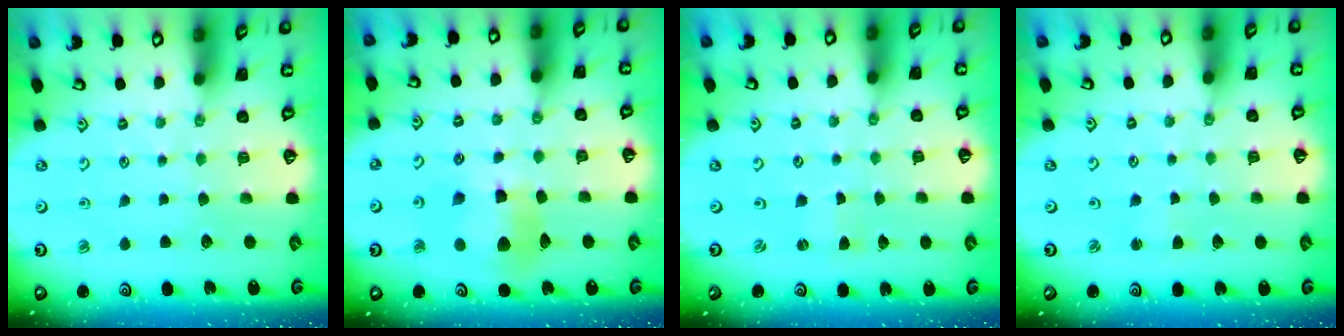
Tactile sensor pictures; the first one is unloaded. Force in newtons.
{"total": 10.5, "press": 10.4, "slide": 1.2}
{"total": 0.7, "press": 0.7, "slide": 0.1}
{"total": 1.4, "press": 1.3, "slide": 0.3}